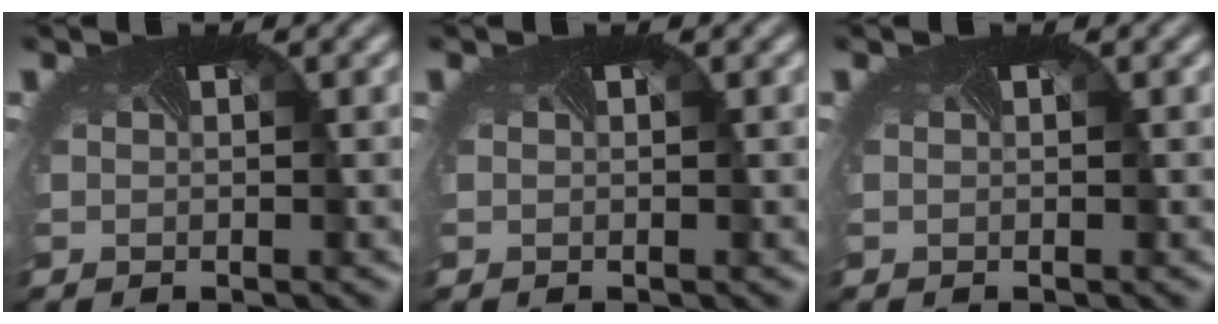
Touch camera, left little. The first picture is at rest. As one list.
[{"total": 0.0}, {"total": 0.0}]